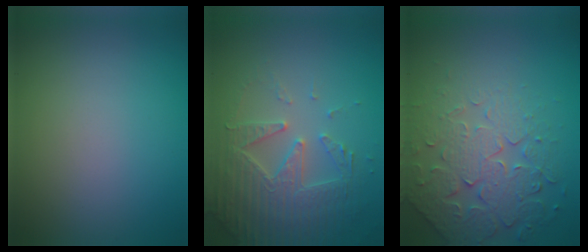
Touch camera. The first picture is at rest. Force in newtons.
{"total": 4.8, "press": 4.4, "slide": 2.0}
{"total": 5.1, "press": 4.8, "slide": 1.8}